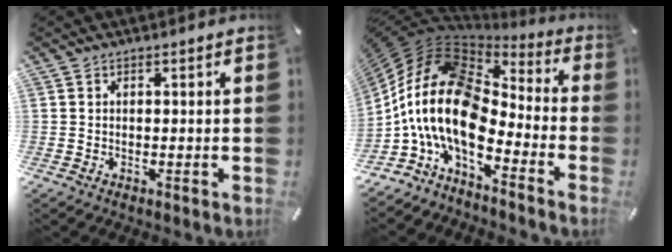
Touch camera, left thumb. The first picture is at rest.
{"total": 17.9, "force": [-5.5, 10.4, 13.5], "torque": [-0.311, -0.001, -0.106]}